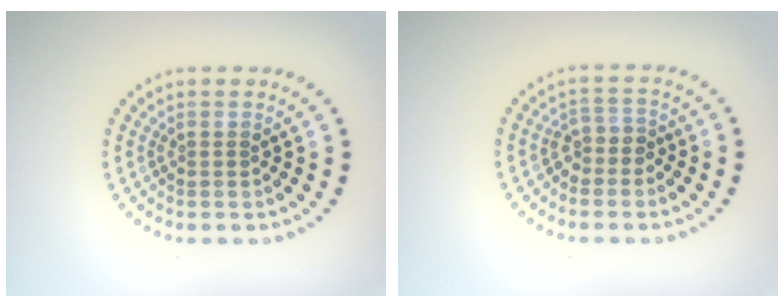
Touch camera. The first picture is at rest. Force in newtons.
{"total": 1.8, "press": 1.4, "slide": 1.1}